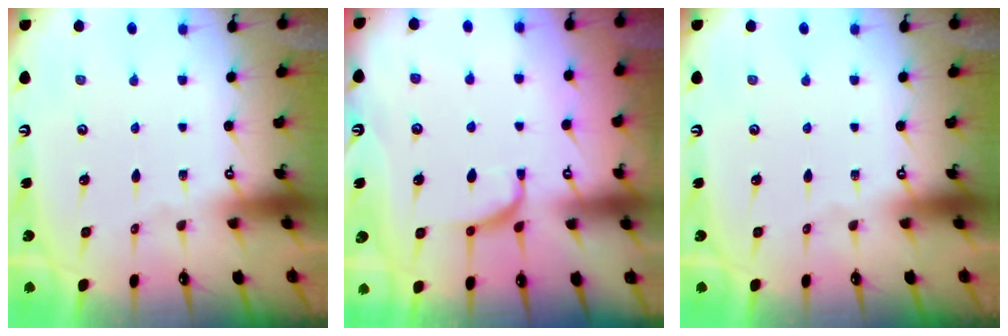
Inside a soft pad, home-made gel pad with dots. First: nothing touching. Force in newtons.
{"total": 0.9, "press": 0.8, "slide": 0.4}
{"total": 0.0}